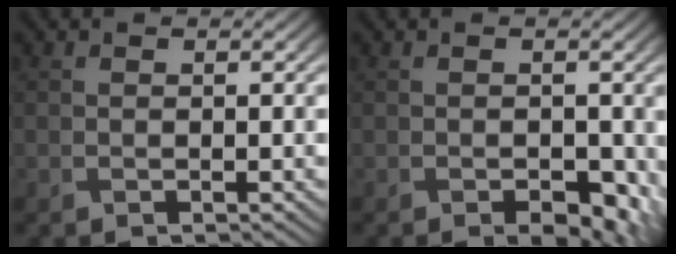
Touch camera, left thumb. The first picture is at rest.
{"total": 3.5, "force": [-1.7, 1.8, 2.5], "torque": [-0.034, -0.017, -0.011]}